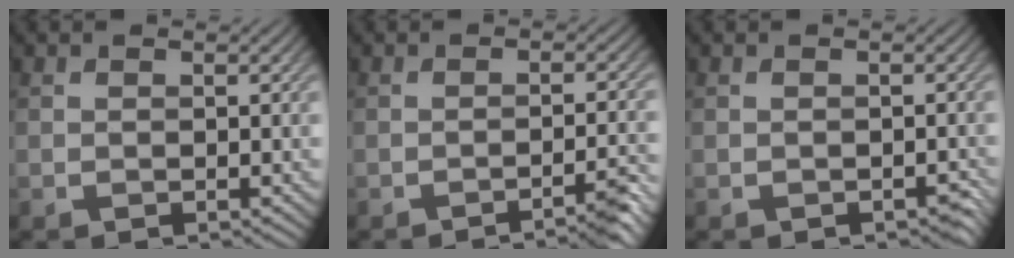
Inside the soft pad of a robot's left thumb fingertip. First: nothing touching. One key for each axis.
{"total": 4.3, "fx": -2.9, "fy": 0.5, "fz": 3.2, "tx": -0.036, "ty": 0.013, "tz": -0.051}
{"total": 0.9, "fx": -0.6, "fy": 0.4, "fz": 0.5, "tx": -0.008, "ty": -0.004, "tz": -0.008}